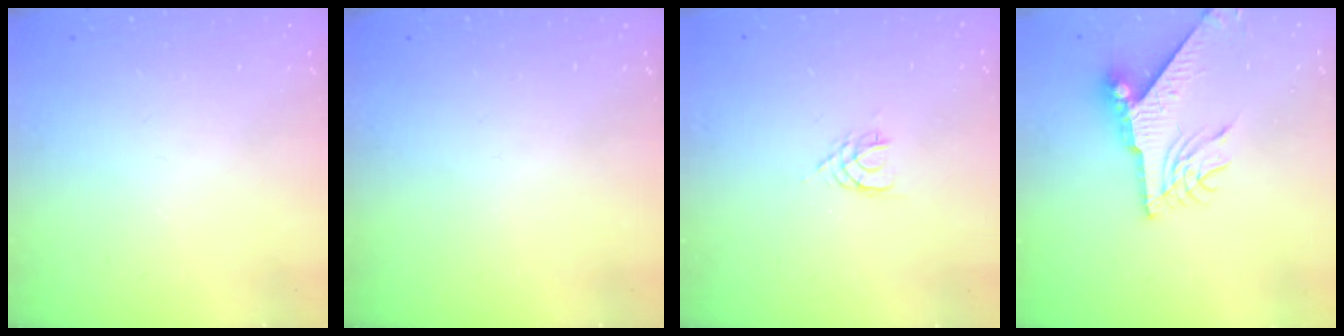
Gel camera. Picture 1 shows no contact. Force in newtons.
{"total": 0.0}
{"total": 2.0, "press": 1.9, "slide": 0.3}
{"total": 9.2, "press": 9.1, "slide": 0.9}